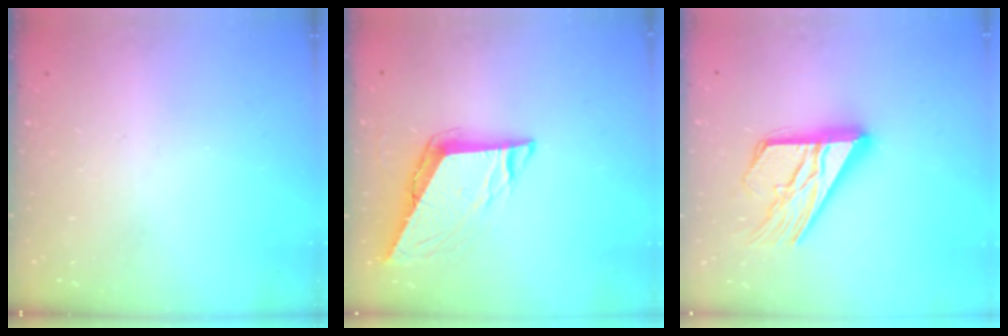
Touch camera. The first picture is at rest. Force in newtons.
{"total": 8.0, "press": 8.0, "slide": 0.8}
{"total": 20.0, "press": 20.0, "slide": 1.8}